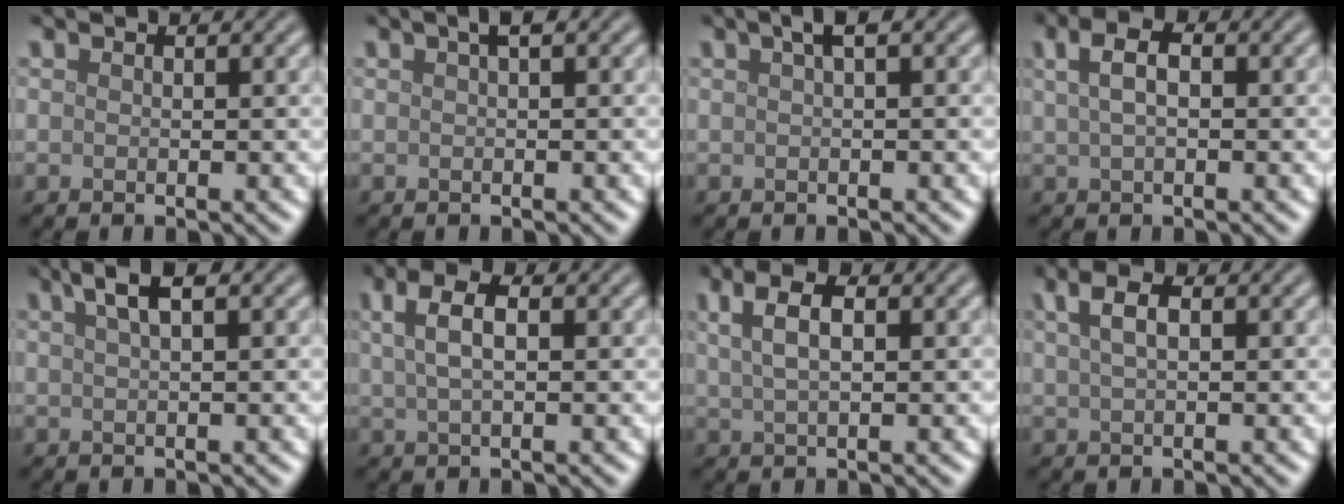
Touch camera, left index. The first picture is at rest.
{"total": 1.2, "force": [0.5, 0.2, 1.0], "torque": [-0.019, 0.011, 0.009]}
{"total": 1.6, "force": [0.6, 0.3, 1.4], "torque": [-0.023, 0.011, 0.011]}
{"total": 3.8, "force": [1.4, 1.8, 3.0], "torque": [-0.056, 0.012, 0.013]}
{"total": 2.6, "force": [1.5, 0.7, 2.1], "torque": [-0.029, 0.009, 0.024]}
{"total": 3.9, "force": [1.4, 1.6, 3.2], "torque": [-0.062, 0.012, 0.022]}
{"total": 4.2, "force": [1.8, 1.7, 3.5], "torque": [-0.063, 0.014, 0.023]}
{"total": 3.4, "force": [1.6, 1.3, 2.6], "torque": [-0.046, 0.012, 0.019]}